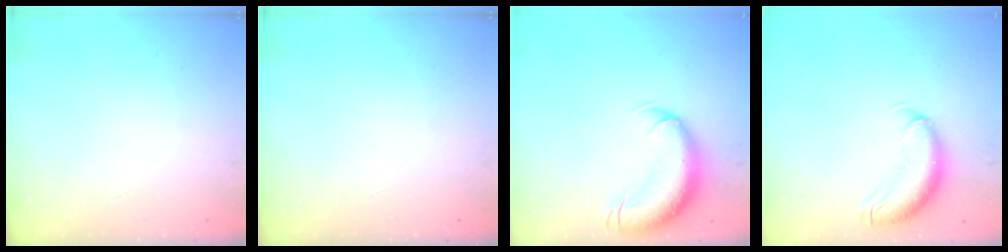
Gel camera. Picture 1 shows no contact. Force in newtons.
{"total": 0.0}
{"total": 11.3, "press": 10.9, "slide": 3.0}
{"total": 10.6, "press": 10.4, "slide": 2.2}